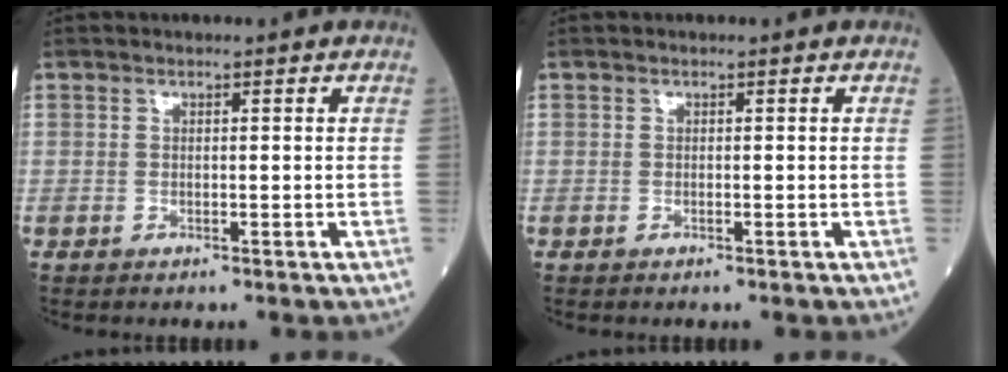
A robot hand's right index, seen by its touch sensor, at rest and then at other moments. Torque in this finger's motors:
{"motor_torque": [-0.30, 0.04, 0.03, 0.01]}